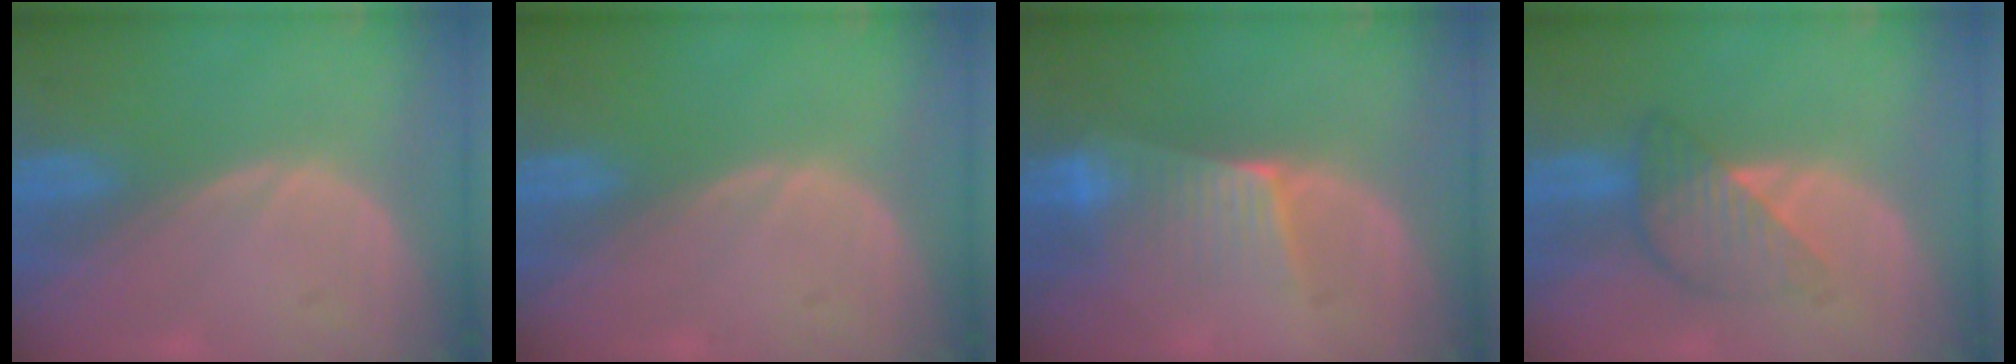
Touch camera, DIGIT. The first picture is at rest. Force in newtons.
{"total": 0.0}
{"total": 6.4, "press": 5.7, "slide": 2.8}
{"total": 5.5, "press": 5.4, "slide": 0.4}